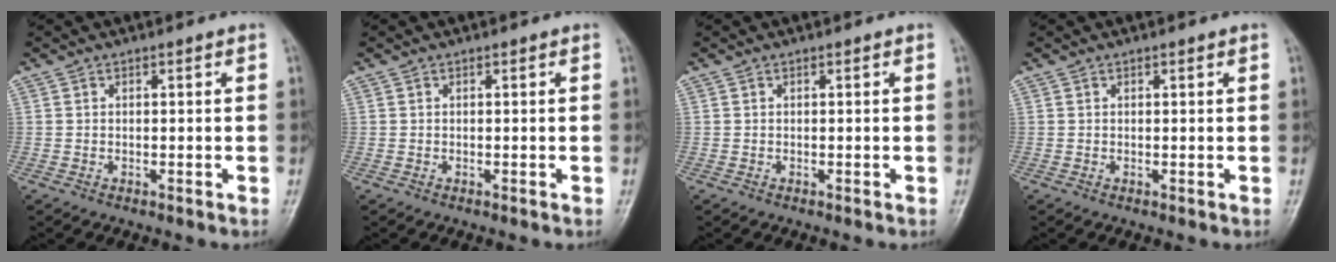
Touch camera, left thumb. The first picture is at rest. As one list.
[{"total": 0.0}, {"total": 0.0}, {"total": 0.5, "force": [0.3, 0.1, 0.4], "torque": [-0.005, 0.000, 0.004]}]